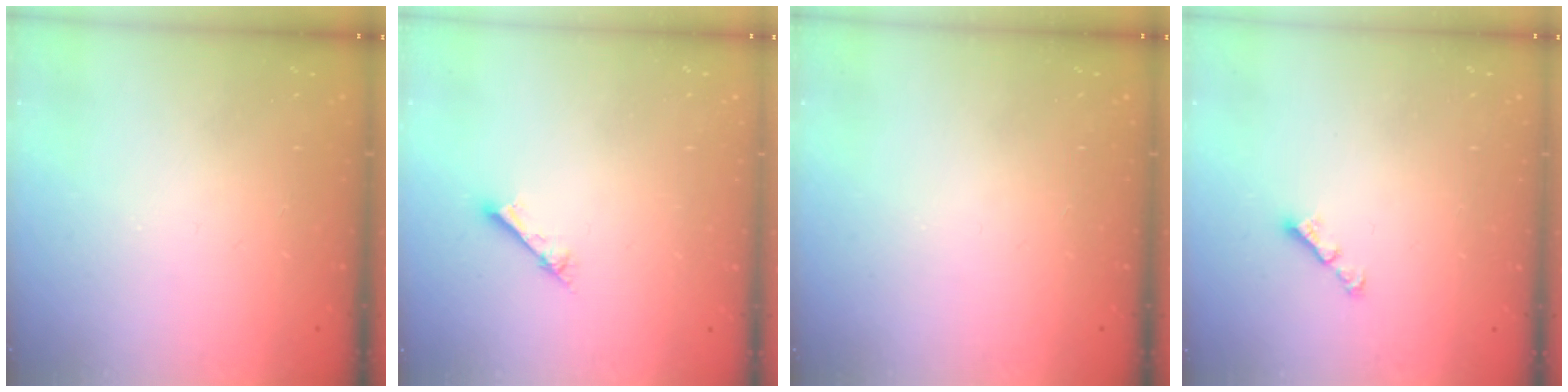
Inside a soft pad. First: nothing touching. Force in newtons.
{"total": 1.5, "press": 1.5, "slide": 0.1}
{"total": 0.0}
{"total": 3.0, "press": 2.9, "slide": 0.5}